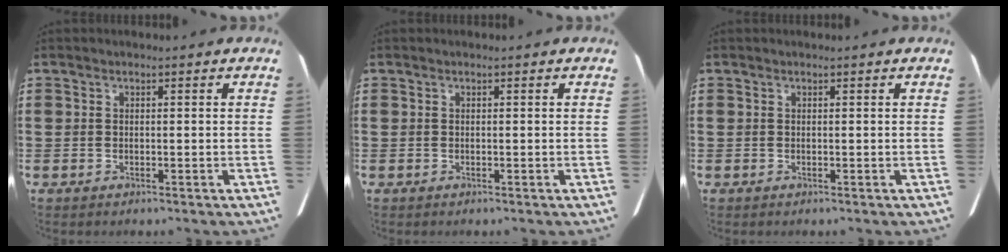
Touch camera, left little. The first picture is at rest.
{"total": 0.0}
{"total": 0.0}